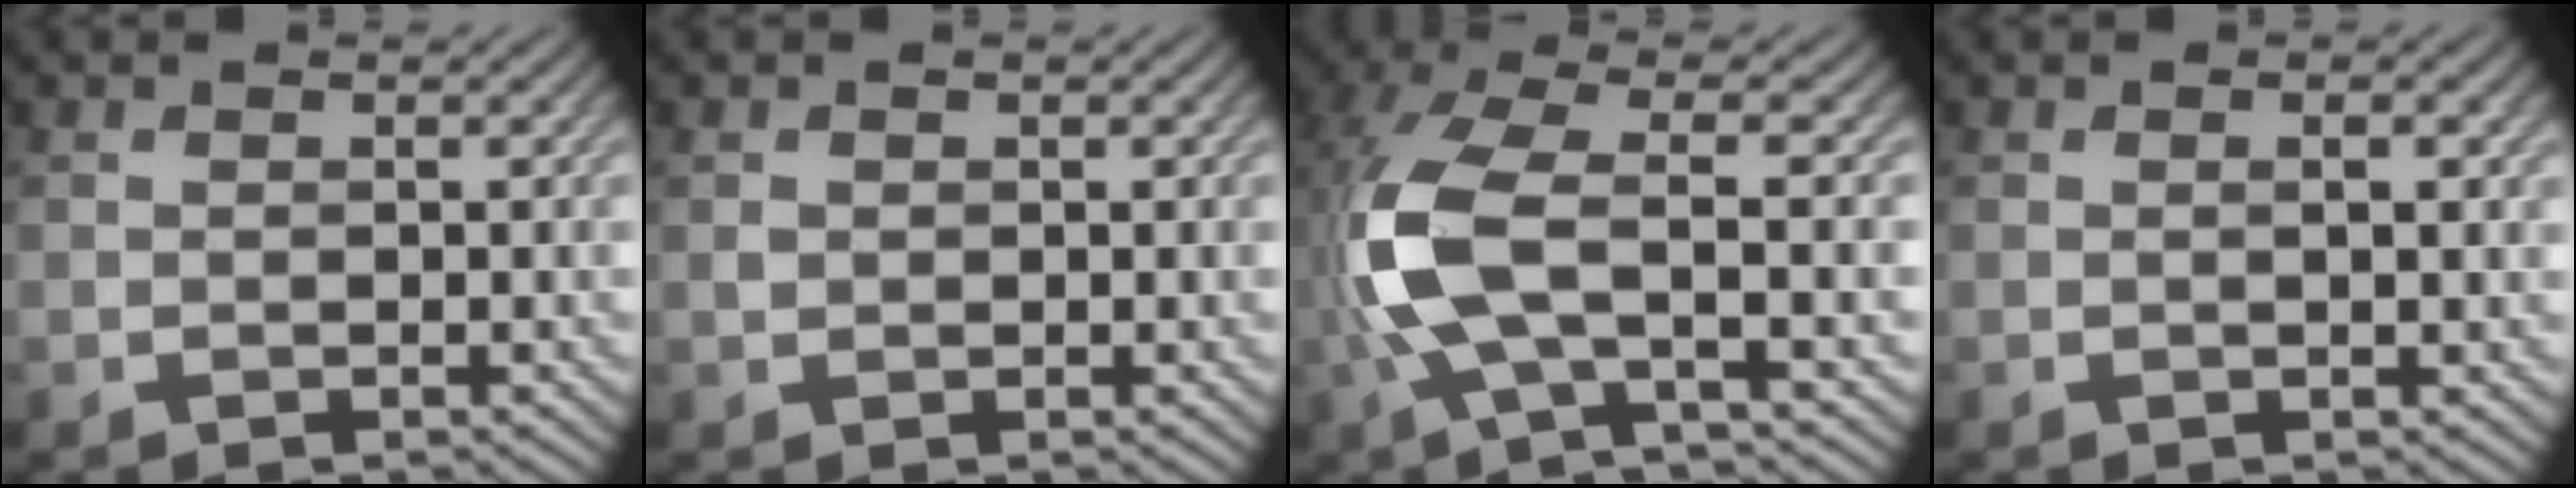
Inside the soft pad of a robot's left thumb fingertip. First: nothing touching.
{"total": 0.7, "force": [0.2, 0.6, 0.3], "torque": [-0.007, -0.003, 0.003]}
{"total": 9.5, "force": [-1.2, 3.0, 8.9], "torque": [-0.206, 0.010, -0.035]}
{"total": 1.6, "force": [0.3, 0.2, 1.6], "torque": [-0.026, 0.002, 0.001]}